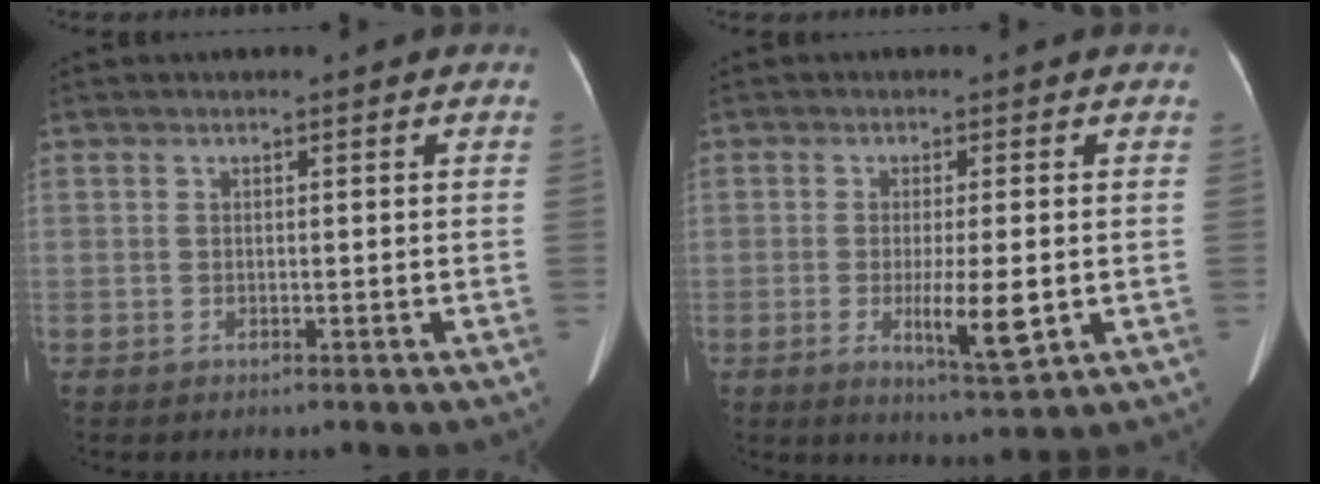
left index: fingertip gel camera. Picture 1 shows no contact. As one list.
[{"total": 6.4, "force": [-1.3, 1.0, 6.2], "torque": [-0.107, -0.013, -0.019]}]